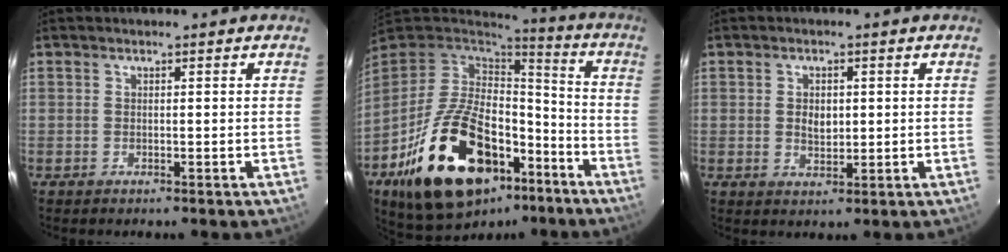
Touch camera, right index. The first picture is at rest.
{"total": 28.4, "force": [-14.0, 15.6, 19.2], "torque": [-0.373, -0.005, -0.210]}
{"total": 3.5, "force": [0.3, 2.4, 2.5], "torque": [-0.041, 0.001, 0.007]}